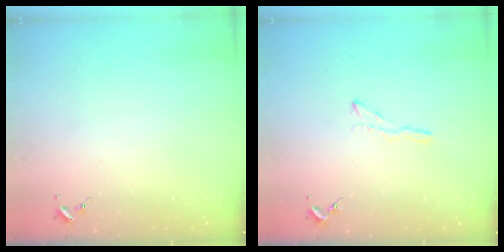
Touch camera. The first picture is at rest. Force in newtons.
{"total": 4.2, "press": 4.2, "slide": 0.5}